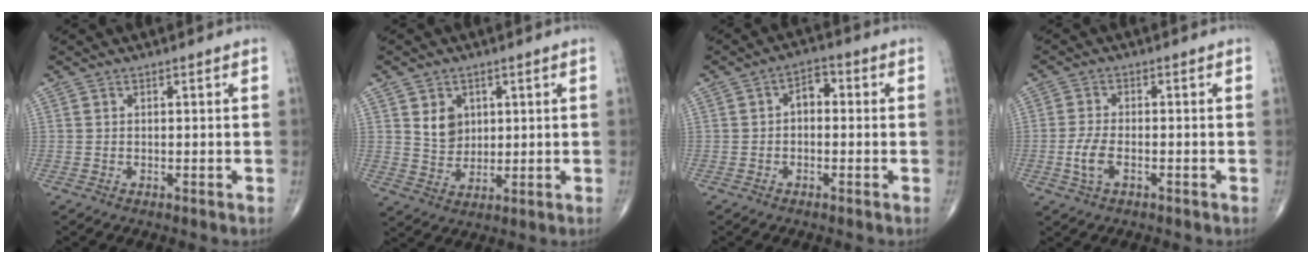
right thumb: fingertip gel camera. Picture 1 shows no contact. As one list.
[{"total": 5.8, "force": [2.0, 4.6, 2.9], "torque": [-0.028, -0.016, 0.042]}, {"total": 4.1, "force": [0.0, 2.6, 3.1], "torque": [-0.033, 0.015, -0.012]}, {"total": 4.3, "force": [-1.4, 2.1, 3.5], "torque": [-0.076, 0.008, -0.026]}]